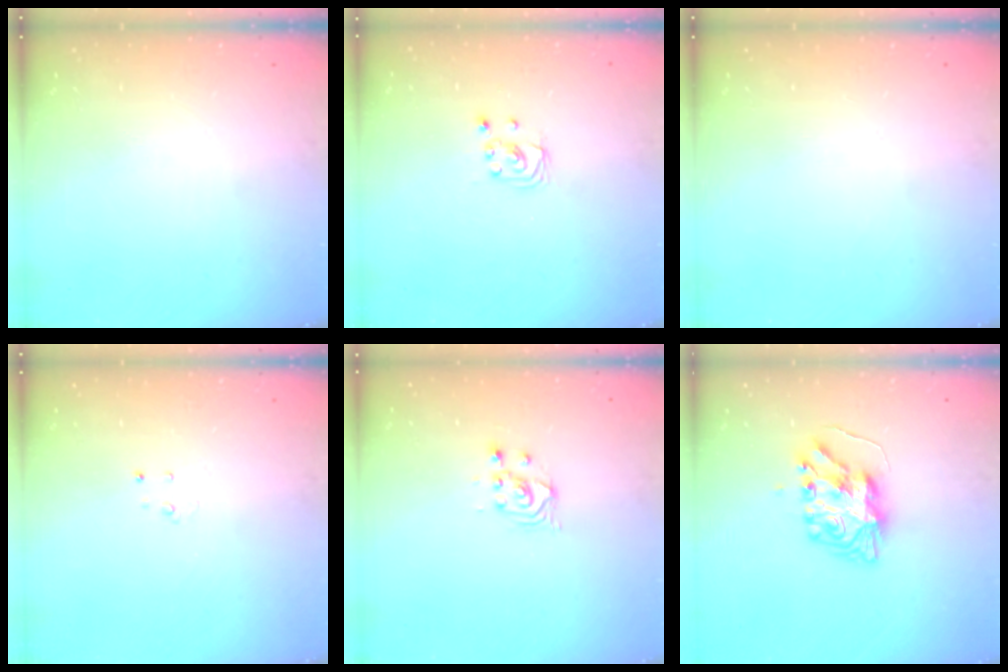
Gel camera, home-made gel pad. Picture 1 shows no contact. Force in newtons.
{"total": 2.2, "press": 2.2, "slide": 0.2}
{"total": 0.0}
{"total": 2.6, "press": 2.6, "slide": 0.2}
{"total": 2.5, "press": 2.5, "slide": 0.2}
{"total": 9.3, "press": 9.3, "slide": 0.7}